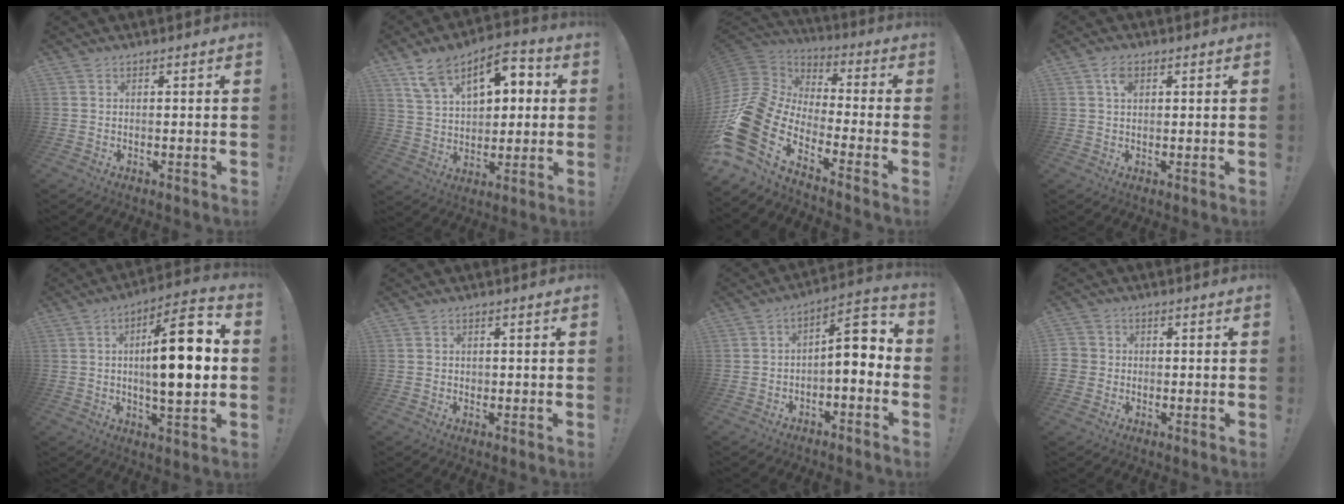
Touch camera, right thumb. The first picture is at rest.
{"total": 14.8, "force": [6.6, 9.1, 9.8], "torque": [-0.147, -0.020, 0.115]}
{"total": 19.4, "force": [-10.4, 10.1, 12.8], "torque": [-0.264, 0.018, -0.163]}
{"total": 3.7, "force": [1.5, 2.3, 2.5], "torque": [-0.039, 0.000, 0.024]}
{"total": 17.3, "force": [0.8, 5.3, 16.4], "torque": [-0.255, -0.002, -0.002]}
{"total": 0.9, "force": [-0.1, 0.9, 0.2], "torque": [0.002, 0.001, -0.003]}
{"total": 7.6, "force": [-0.7, 3.0, 7.0], "torque": [-0.086, -0.006, -0.017]}
{"total": 3.8, "force": [-0.6, 3.6, 1.0], "torque": [-0.015, 0.011, -0.009]}